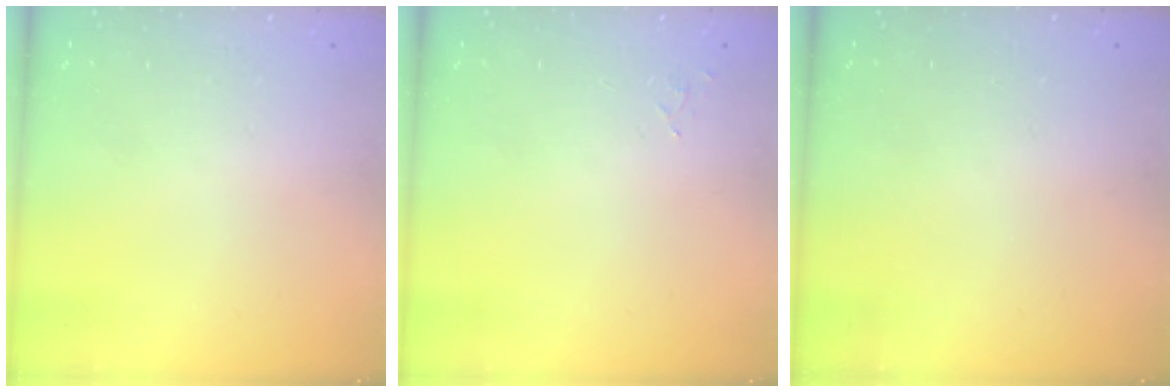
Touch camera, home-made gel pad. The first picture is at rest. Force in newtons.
{"total": 5.2, "press": 5.2, "slide": 0.4}
{"total": 0.0}